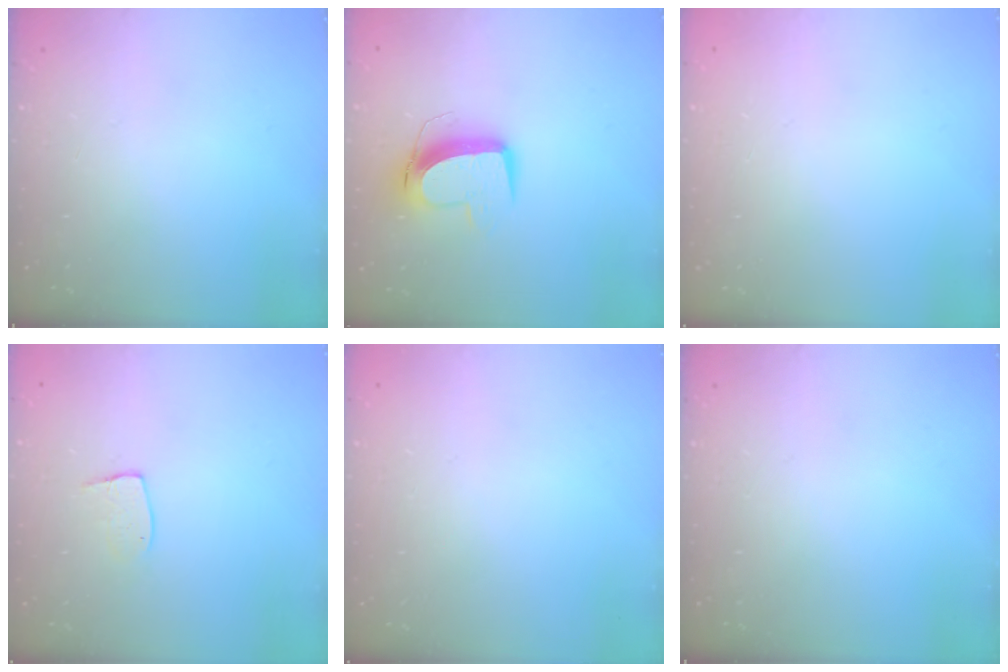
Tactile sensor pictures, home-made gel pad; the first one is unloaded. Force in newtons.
{"total": 10.6, "press": 10.5, "slide": 1.2}
{"total": 0.0}
{"total": 5.9, "press": 5.9, "slide": 0.4}
{"total": 0.0}
{"total": 0.0}